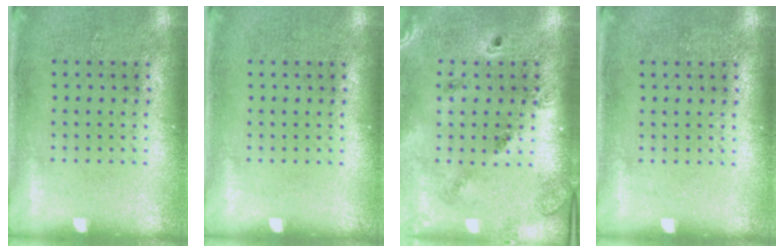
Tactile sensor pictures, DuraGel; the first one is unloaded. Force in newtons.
{"total": 0.0}
{"total": 1.4, "press": 1.4, "slide": 0.1}
{"total": 0.0}